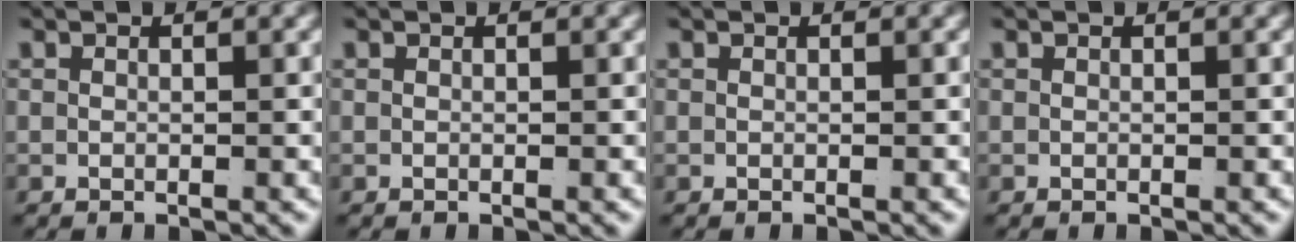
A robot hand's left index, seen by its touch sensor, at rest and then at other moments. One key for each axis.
{"total": 0.0}
{"total": 0.0}
{"total": 0.0}